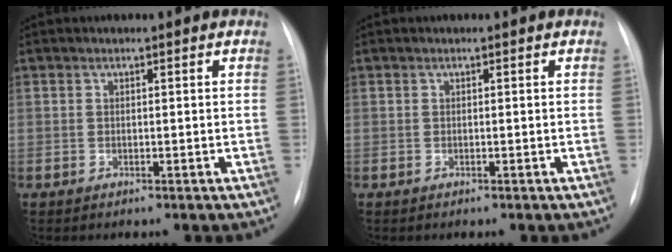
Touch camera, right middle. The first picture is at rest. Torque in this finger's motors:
{"motor_torque": [-0.01, 0.01, 0.00, 0.00]}